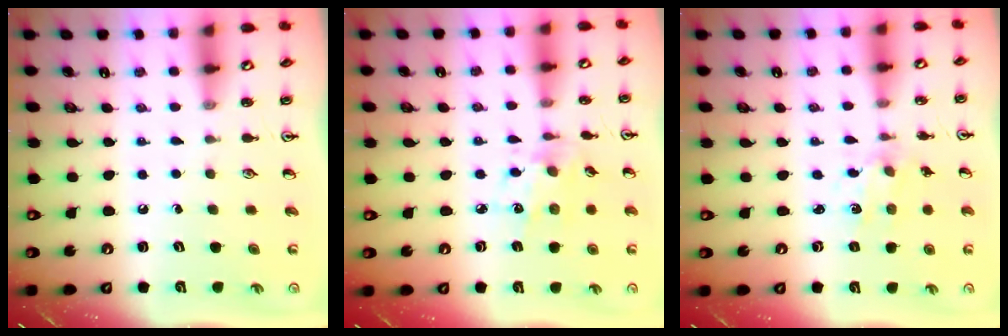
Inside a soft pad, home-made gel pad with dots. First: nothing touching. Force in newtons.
{"total": 5.9, "press": 5.8, "slide": 1.2}
{"total": 1.7, "press": 1.6, "slide": 0.2}